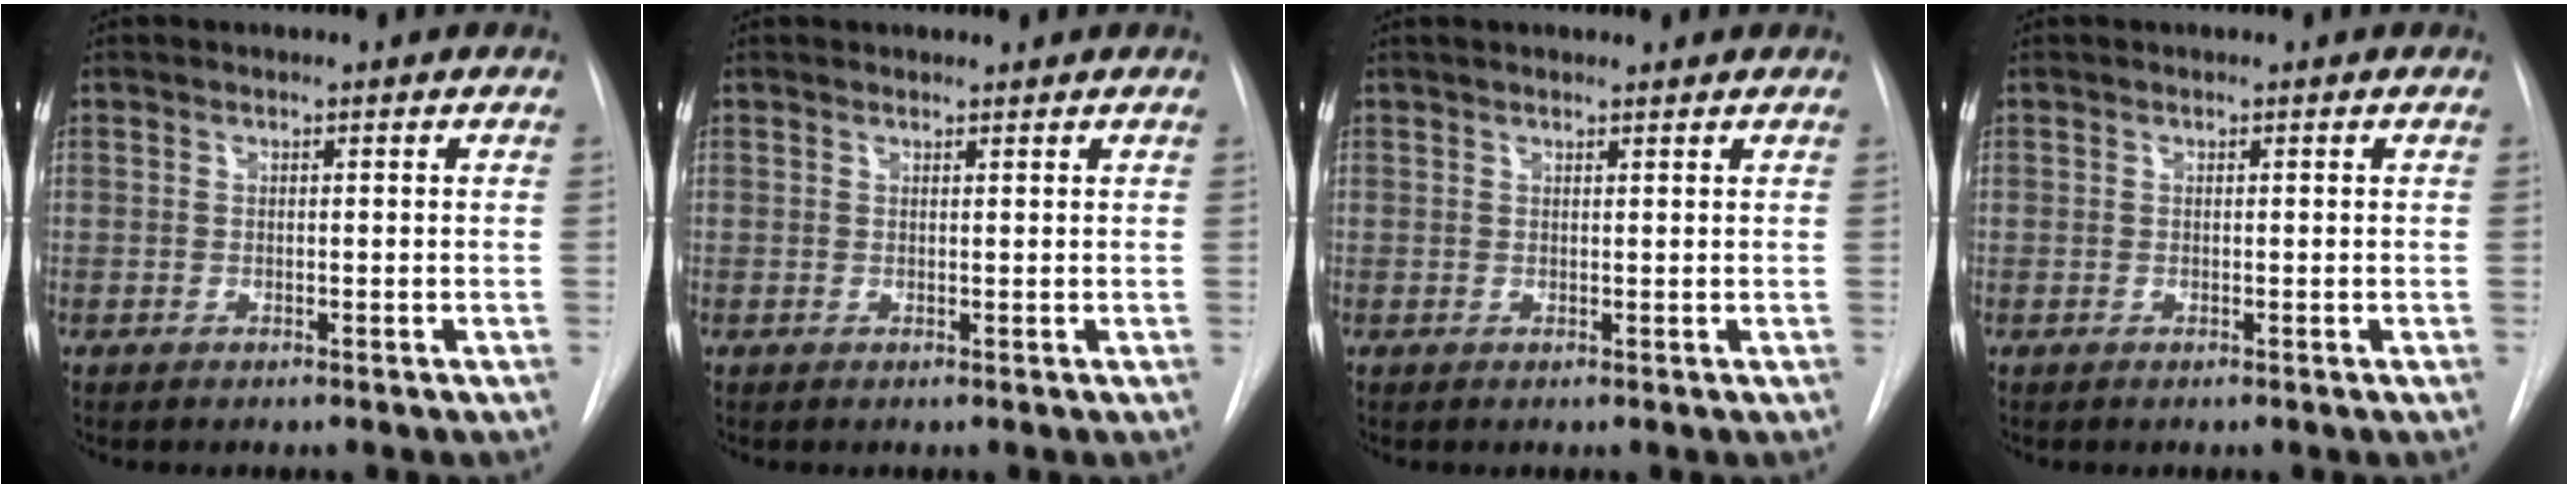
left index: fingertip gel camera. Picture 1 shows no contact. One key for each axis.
{"total": 1.4, "fx": 1.4, "fy": 0.3, "fz": 0.1, "tx": -0.005, "ty": 0.011, "tz": 0.020}
{"total": 4.0, "fx": 3.7, "fy": 0.5, "fz": 1.5, "tx": -0.018, "ty": 0.024, "tz": 0.045}
{"total": 0.0}